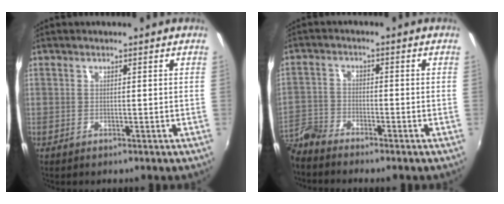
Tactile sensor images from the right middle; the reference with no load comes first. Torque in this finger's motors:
{"motor_torque": [-0.15, -0.54, 0.05, -0.01]}